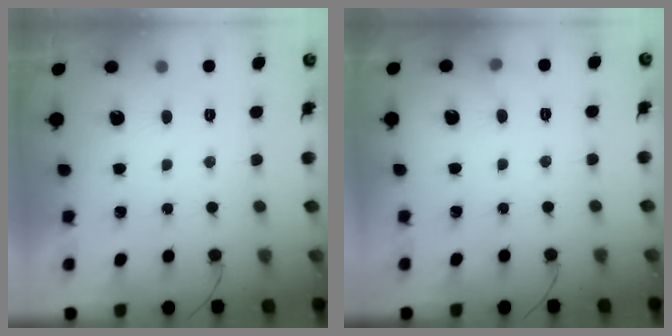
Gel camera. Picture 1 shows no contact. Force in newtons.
{"total": 3.9, "press": 3.7, "slide": 1.2}